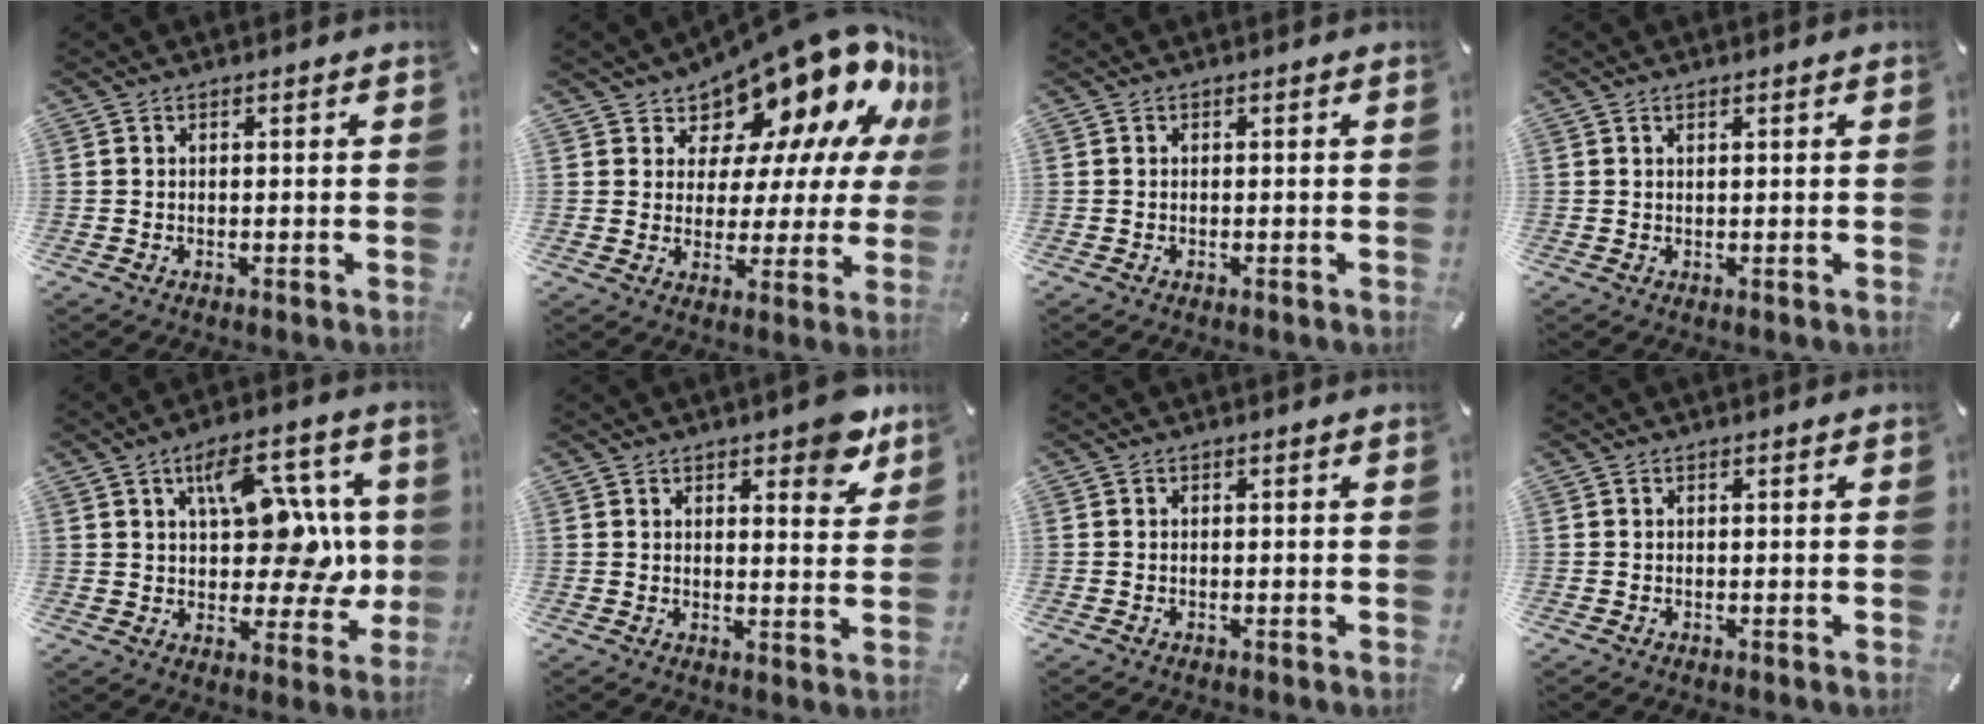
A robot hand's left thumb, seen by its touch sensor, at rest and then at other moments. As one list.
[{"total": 16.2, "force": [12.9, 7.4, 6.3], "torque": [-0.112, -0.112, 0.221]}, {"total": 0.0}, {"total": 0.8, "force": [0.5, 0.0, 0.5], "torque": [-0.011, -0.001, 0.009]}, {"total": 16.1, "force": [3.7, 9.4, 12.5], "torque": [-0.159, -0.014, 0.064]}, {"total": 7.0, "force": [5.3, 3.1, 3.3], "torque": [-0.033, -0.034, 0.089]}, {"total": 0.0}, {"total": 0.0}]